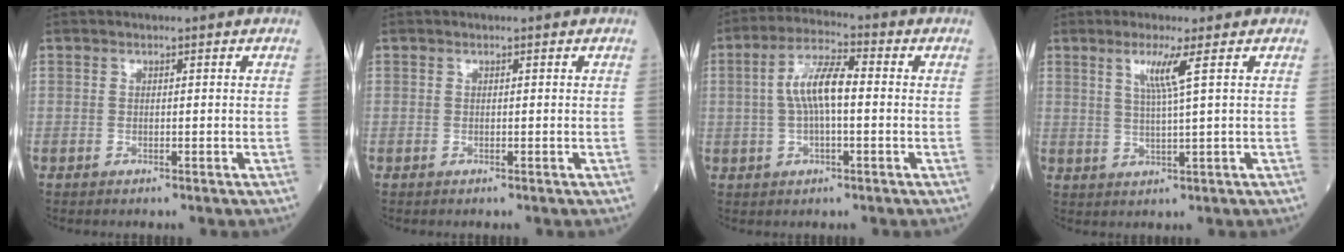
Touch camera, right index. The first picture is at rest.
{"total": 0.0}
{"total": 7.4, "force": [0.3, 2.0, 7.2], "torque": [-0.144, 0.020, 0.003]}
{"total": 4.3, "force": [1.8, -1.0, 3.8], "torque": [-0.076, -0.004, 0.037]}